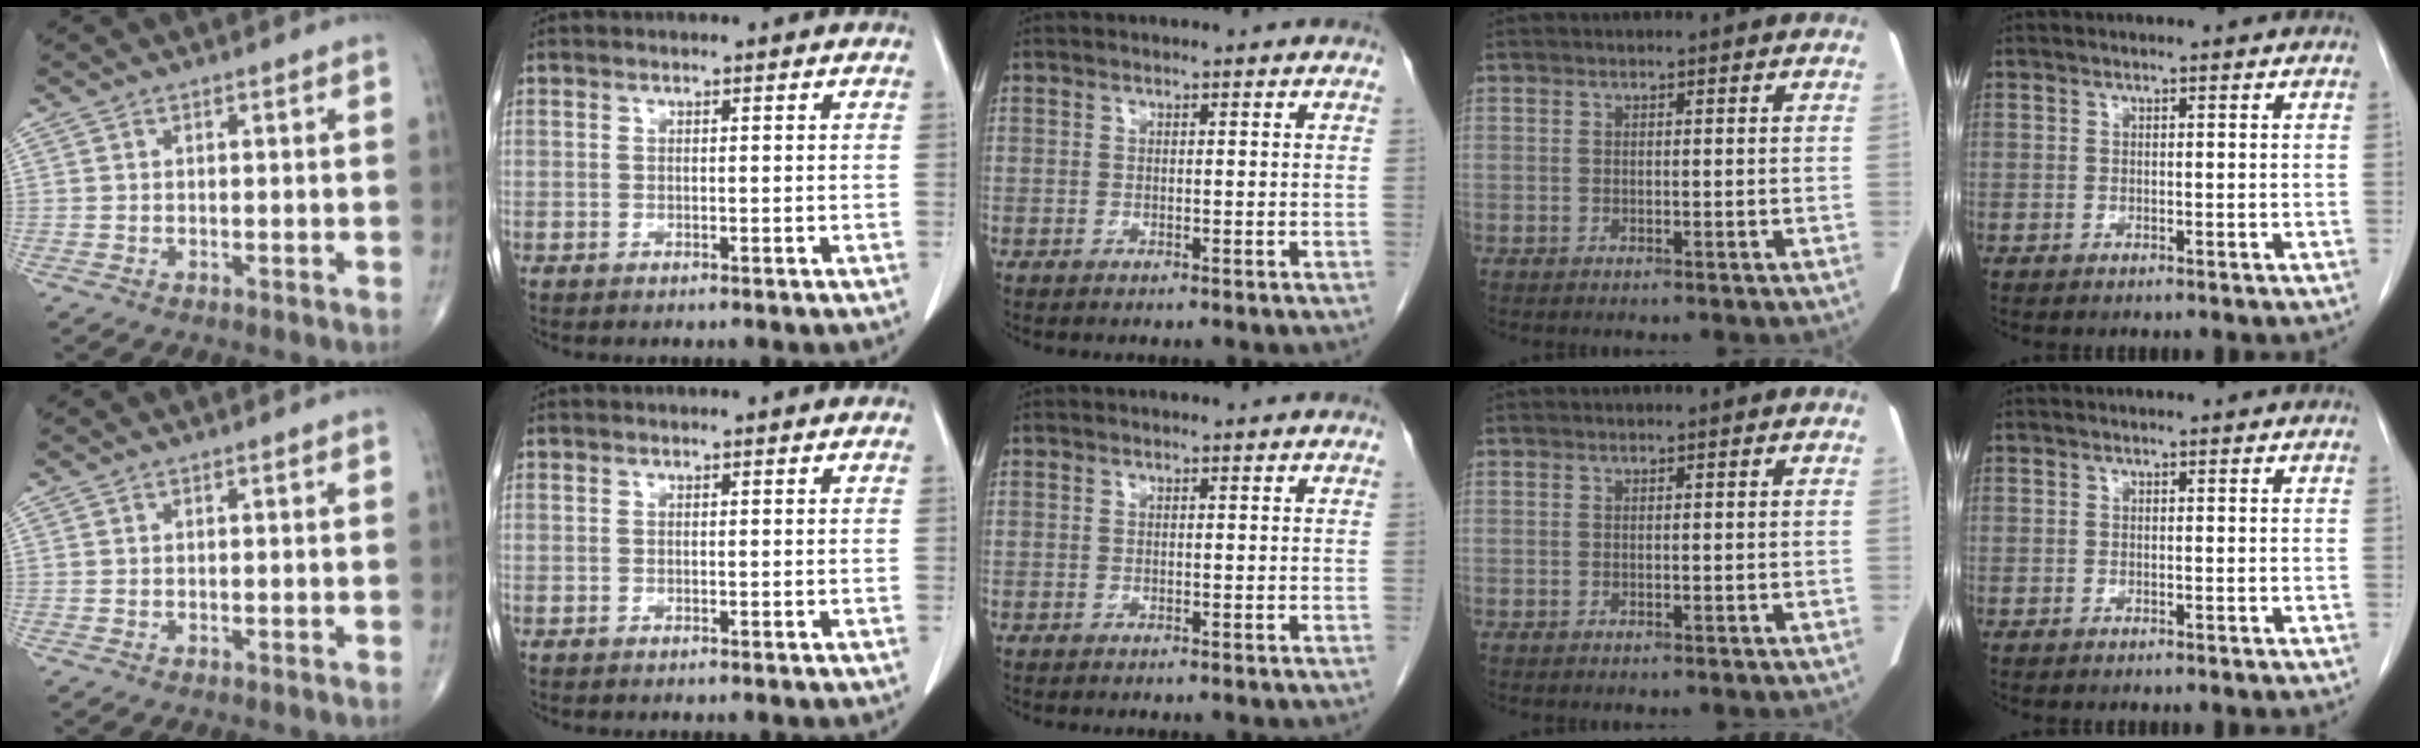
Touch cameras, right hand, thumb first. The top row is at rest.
{}